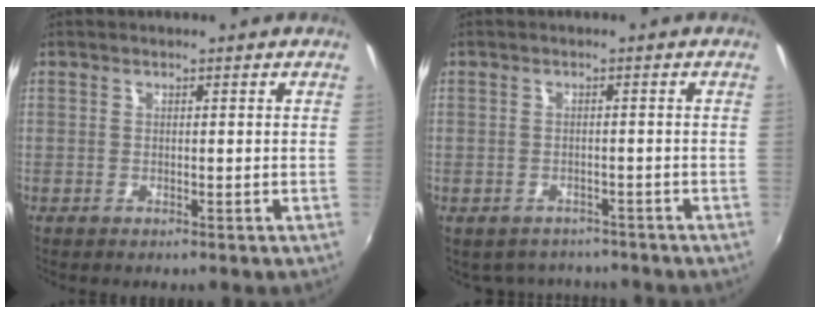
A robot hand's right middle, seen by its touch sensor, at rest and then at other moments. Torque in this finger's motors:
{"motor_torque": [0.41, -1.25, -0.03, -0.01]}